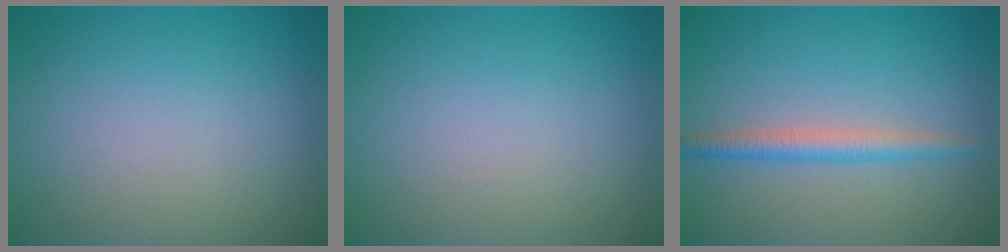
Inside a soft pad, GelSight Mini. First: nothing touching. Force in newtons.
{"total": 0.0}
{"total": 2.3, "press": 2.3, "slide": 0.1}